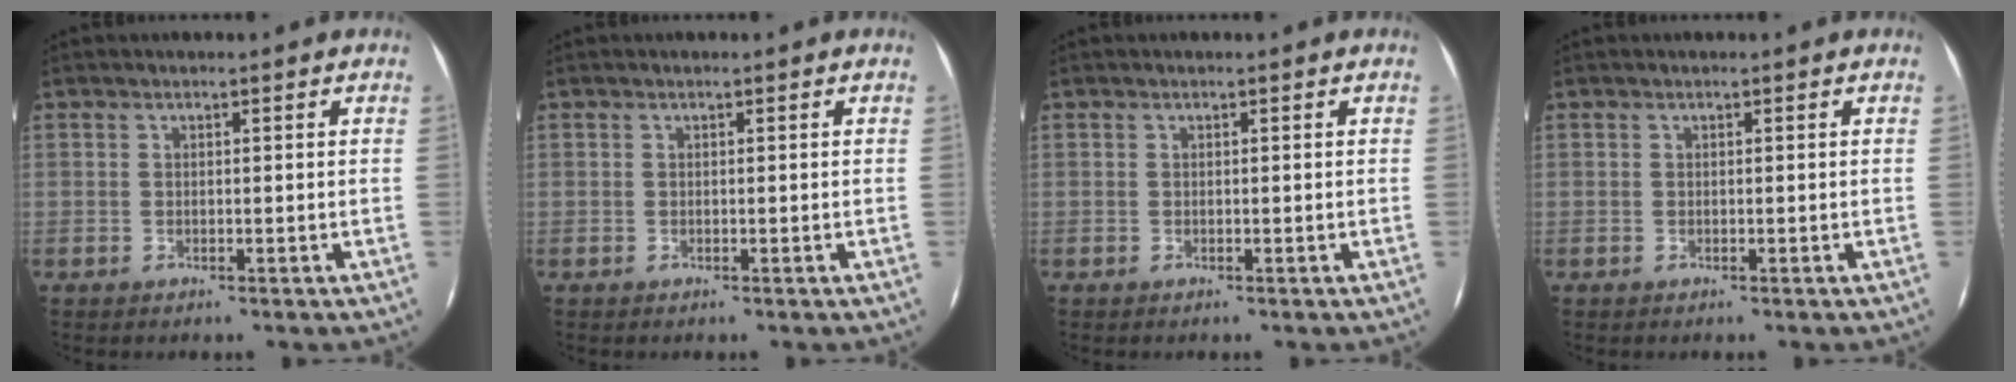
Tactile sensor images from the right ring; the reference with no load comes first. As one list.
[{"total": 0.0}, {"total": 0.0}, {"total": 0.0}]